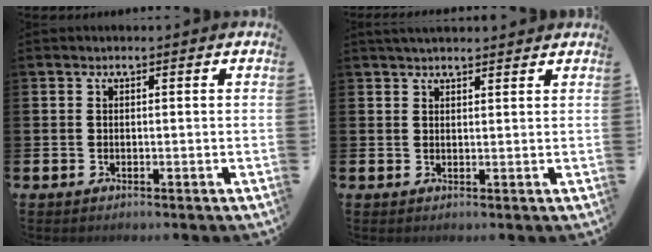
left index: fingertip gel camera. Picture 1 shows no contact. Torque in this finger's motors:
{"motor_torque": [0.93, -1.21, 0.22, 0.09]}